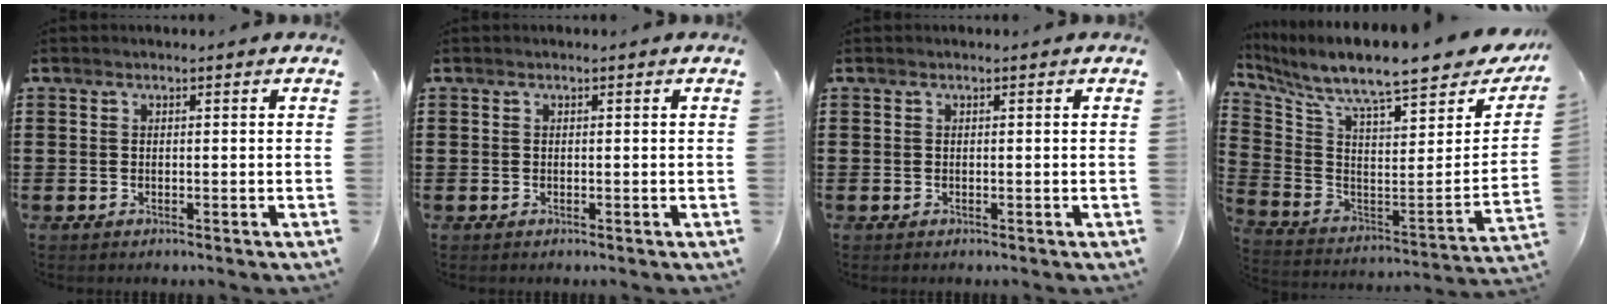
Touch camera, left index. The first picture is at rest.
{"total": 0.0}
{"total": 0.0}
{"total": 9.6, "force": [8.4, 0.5, 4.6], "torque": [-0.113, -0.078, 0.134]}